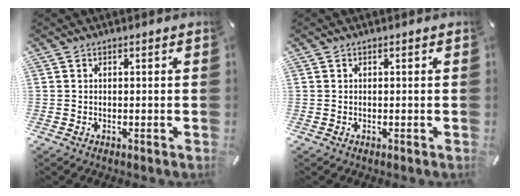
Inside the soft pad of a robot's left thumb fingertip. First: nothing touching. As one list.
[{"total": 0.0}]